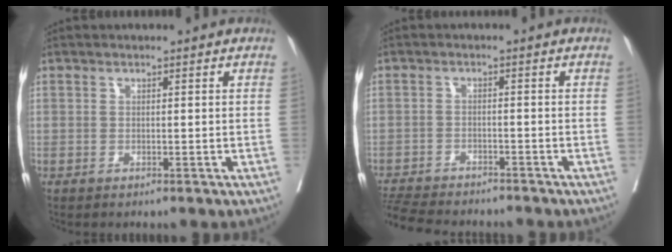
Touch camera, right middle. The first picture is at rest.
{"total": 10.8, "force": [-9.9, 1.8, 3.8], "torque": [-0.072, -0.010, -0.151]}